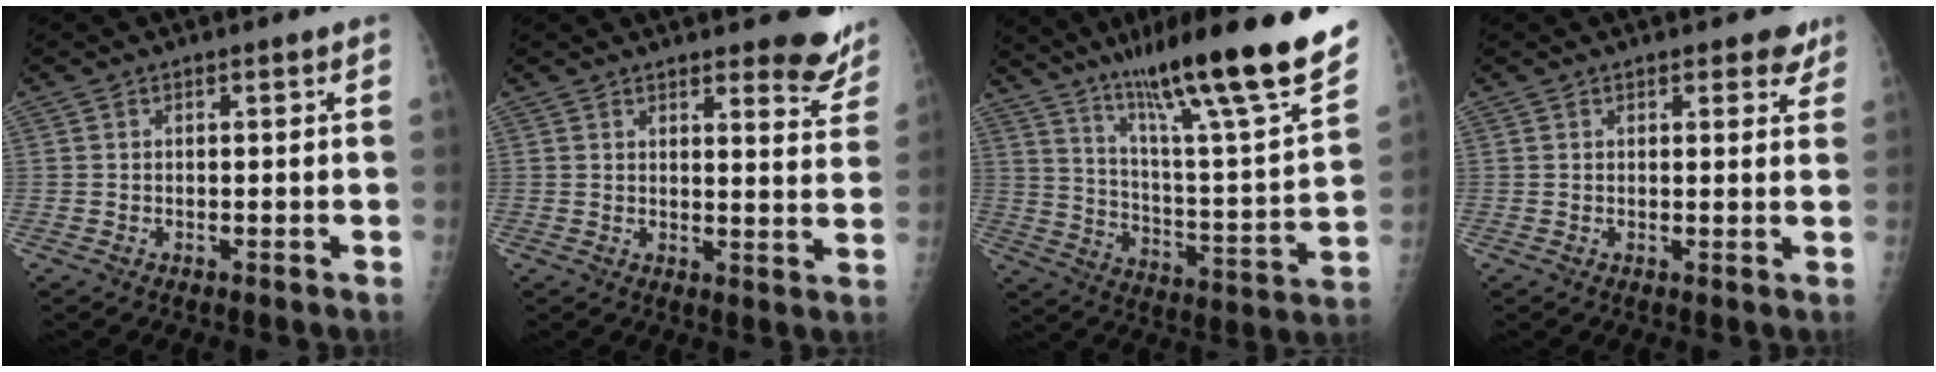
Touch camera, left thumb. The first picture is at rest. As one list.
[{"total": 7.8, "force": [6.3, 2.1, 4.0], "torque": [-0.019, -0.043, 0.068]}, {"total": 25.7, "force": [19.0, 1.7, 17.2], "torque": [-0.252, -0.086, 0.296]}, {"total": 3.6, "force": [2.5, 1.6, 1.9], "torque": [0.001, -0.009, 0.026]}]